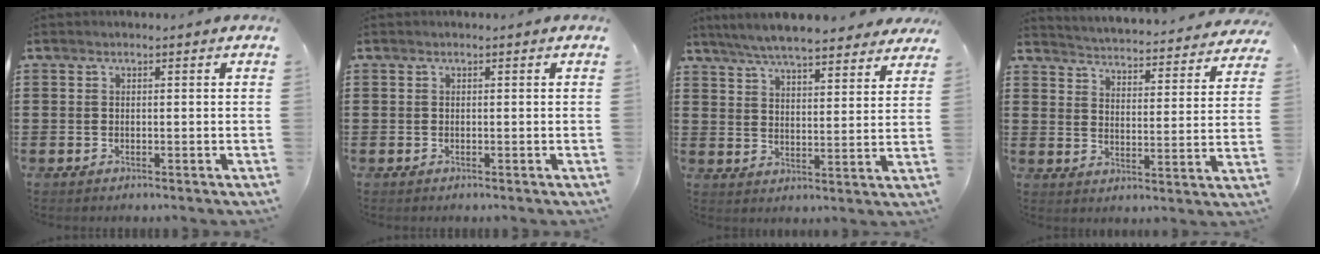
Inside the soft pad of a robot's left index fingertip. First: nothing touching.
{"total": 0.0}
{"total": 6.6, "force": [6.3, 0.4, 2.2], "torque": [-0.067, -0.027, 0.113]}
{"total": 3.6, "force": [3.5, -0.6, 0.1], "torque": [-0.016, -0.041, 0.051]}